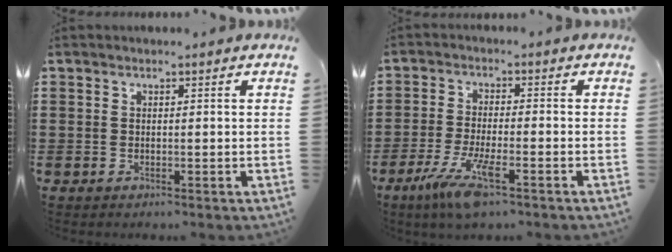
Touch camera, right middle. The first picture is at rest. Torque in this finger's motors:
{"motor_torque": [1.59, -0.55, 0.45, 0.15]}